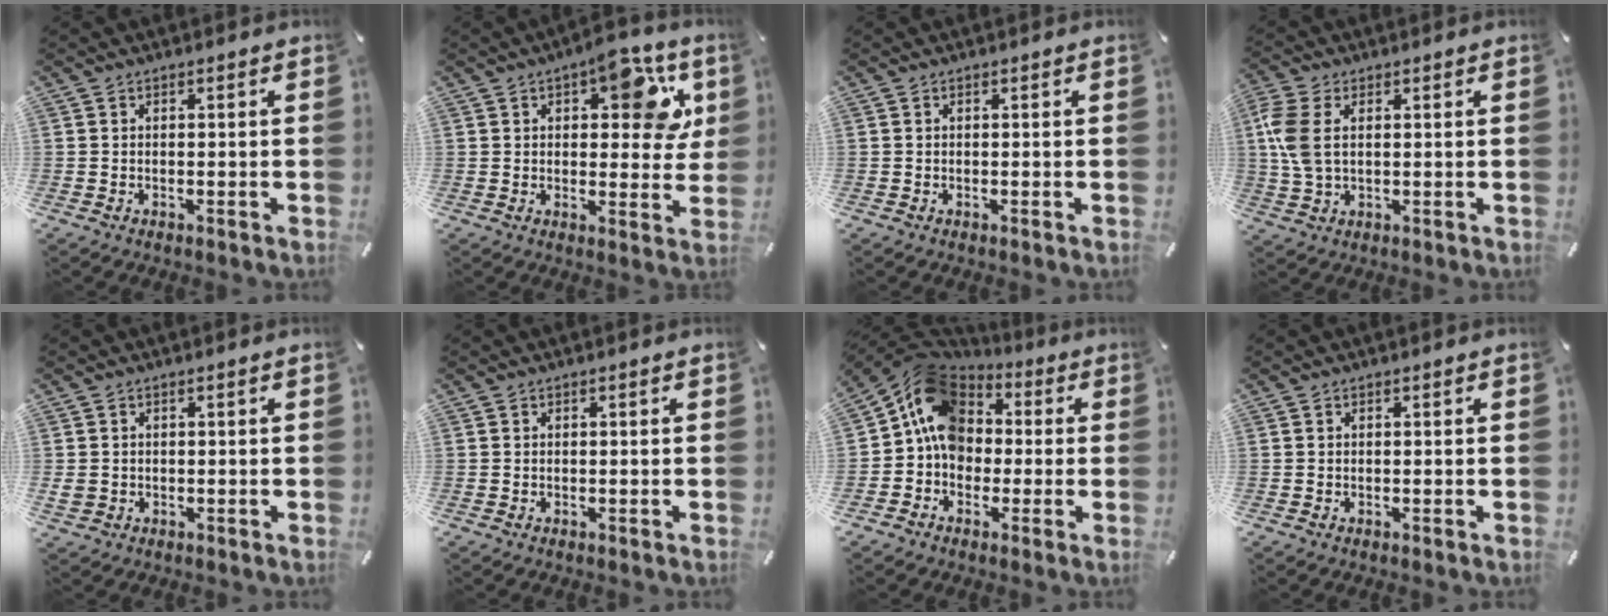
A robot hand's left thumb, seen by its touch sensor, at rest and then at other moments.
{"total": 12.7, "force": [5.2, 6.3, 9.7], "torque": [-0.110, -0.019, 0.082]}
{"total": 0.0}
{"total": 7.6, "force": [1.6, 4.4, 6.0], "torque": [-0.152, -0.005, 0.025]}
{"total": 1.9, "force": [-0.1, 1.8, 0.8], "torque": [-0.016, 0.005, -0.003]}
{"total": 0.0}
{"total": 12.9, "force": [1.4, 11.3, 6.1], "torque": [-0.112, 0.011, 0.029]}
{"total": 0.0}